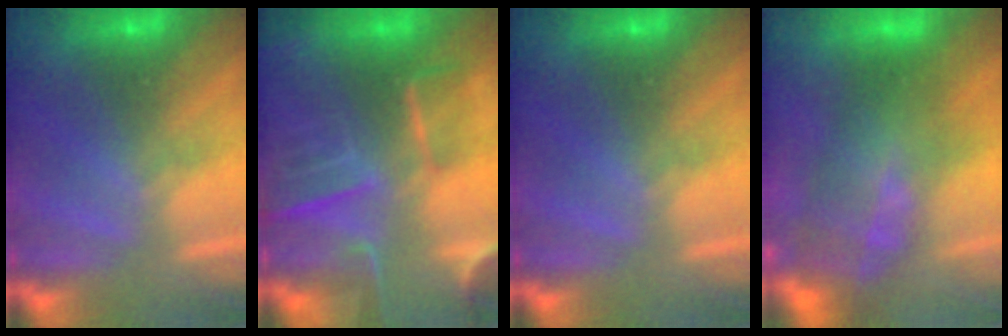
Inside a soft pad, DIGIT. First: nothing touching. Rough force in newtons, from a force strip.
{"total": 8.9}
{"total": 0.0}
{"total": 5.8}